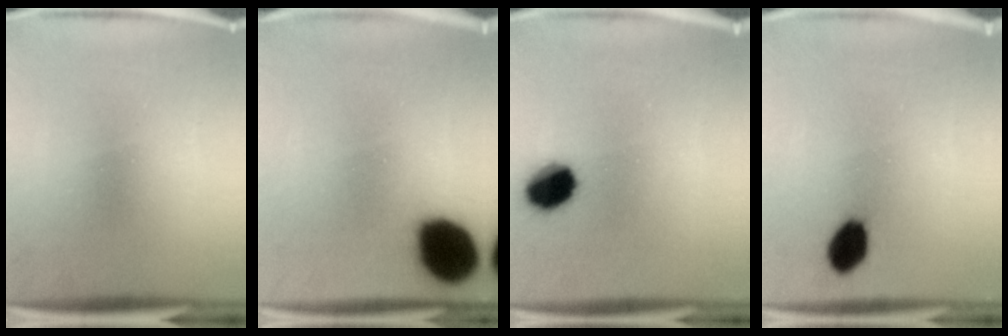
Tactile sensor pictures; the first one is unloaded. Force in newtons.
{"total": 17.1}
{"total": 9.2}
{"total": 6.7}